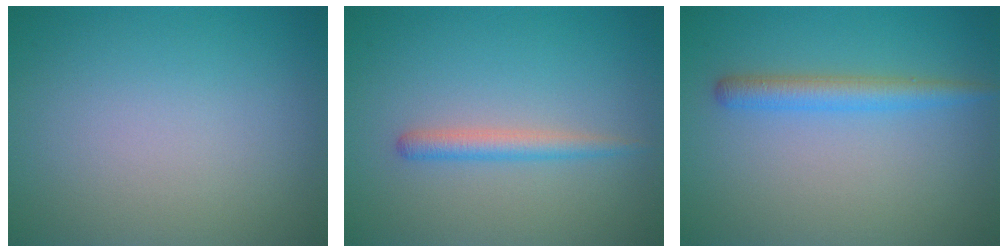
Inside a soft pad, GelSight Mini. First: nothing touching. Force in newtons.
{"total": 1.9, "press": 1.8, "slide": 0.2}
{"total": 2.6, "press": 2.6, "slide": 0.1}